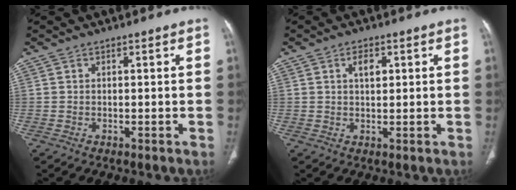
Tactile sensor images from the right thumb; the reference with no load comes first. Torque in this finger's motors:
{"motor_torque": [0.95, 2.24, 0.03, 0.21, 0.01]}